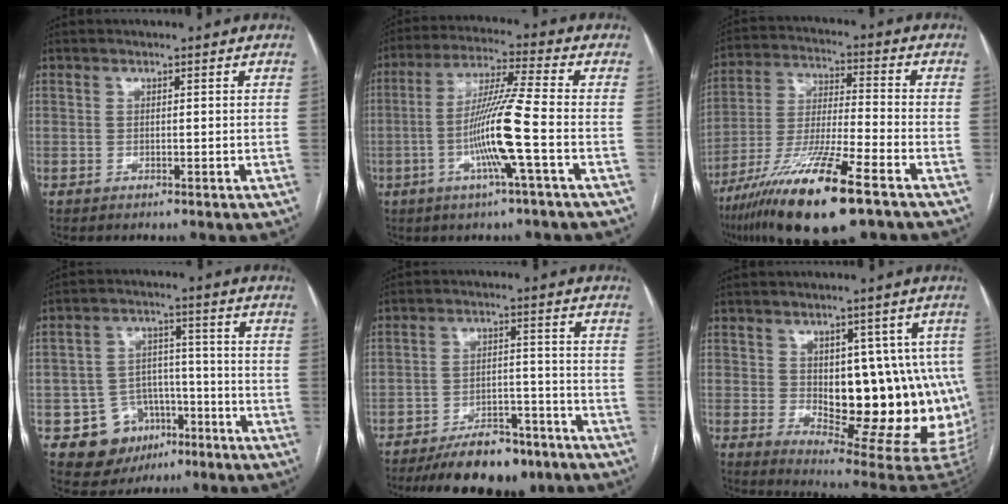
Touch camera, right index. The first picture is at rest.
{"total": 11.4, "force": [-3.0, -1.2, 11.0], "torque": [-0.211, -0.004, -0.063]}
{"total": 18.0, "force": [-10.9, 1.7, 14.3], "torque": [-0.280, -0.044, -0.195]}
{"total": 9.4, "force": [-4.6, 7.9, 2.3], "torque": [-0.029, 0.029, -0.059]}
{"total": 12.2, "force": [-9.8, 4.6, 5.6], "torque": [-0.076, 0.012, -0.151]}
{"total": 19.1, "force": [-0.3, 9.1, 16.8], "torque": [-0.157, 0.010, 0.022]}